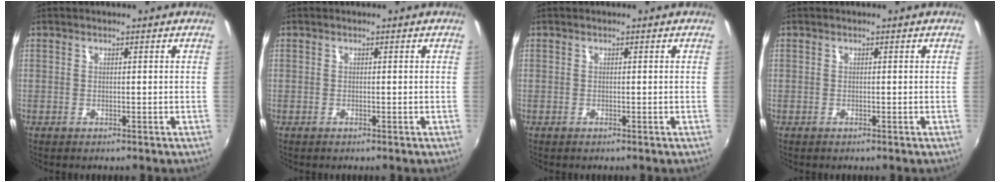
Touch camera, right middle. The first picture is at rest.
{"total": 0.0}
{"total": 0.0}
{"total": 0.0}